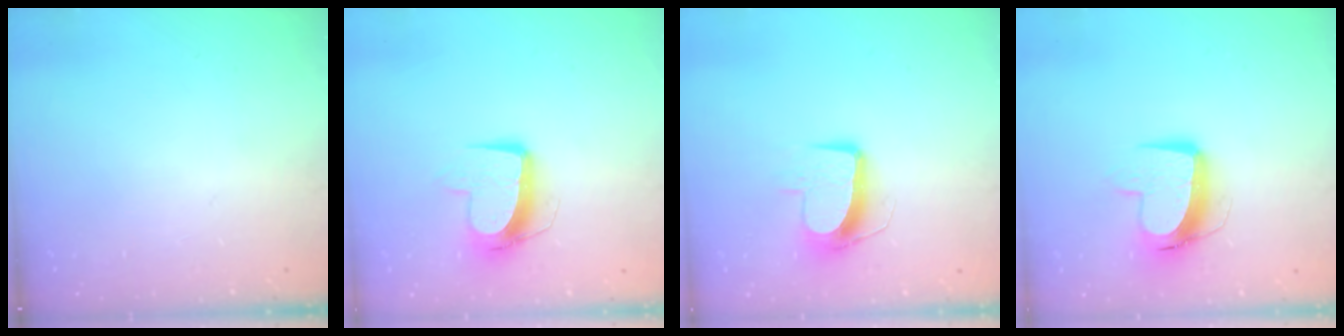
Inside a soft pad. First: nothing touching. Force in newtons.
{"total": 10.8, "press": 10.8, "slide": 0.7}
{"total": 10.2, "press": 10.1, "slide": 0.5}
{"total": 11.1, "press": 11.0, "slide": 1.3}